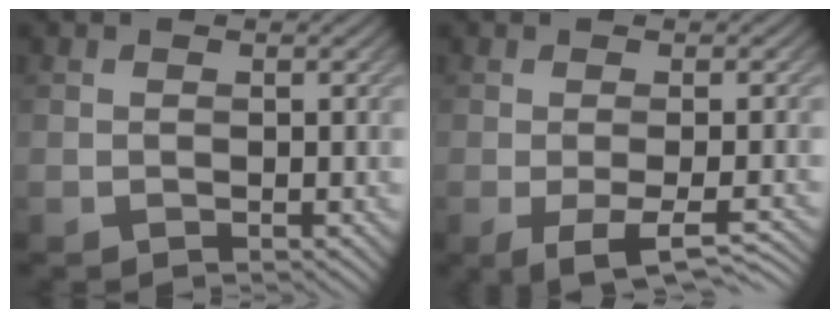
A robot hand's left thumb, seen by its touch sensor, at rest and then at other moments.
{"total": 6.1, "force": [-2.4, 1.8, 5.3], "torque": [-0.078, -0.012, -0.029]}